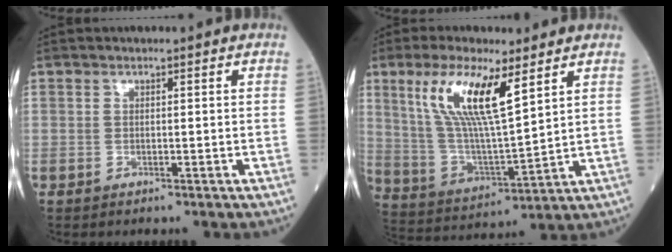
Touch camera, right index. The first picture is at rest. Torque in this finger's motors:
{"motor_torque": [0.46, 0.34, 0.42, 0.21]}